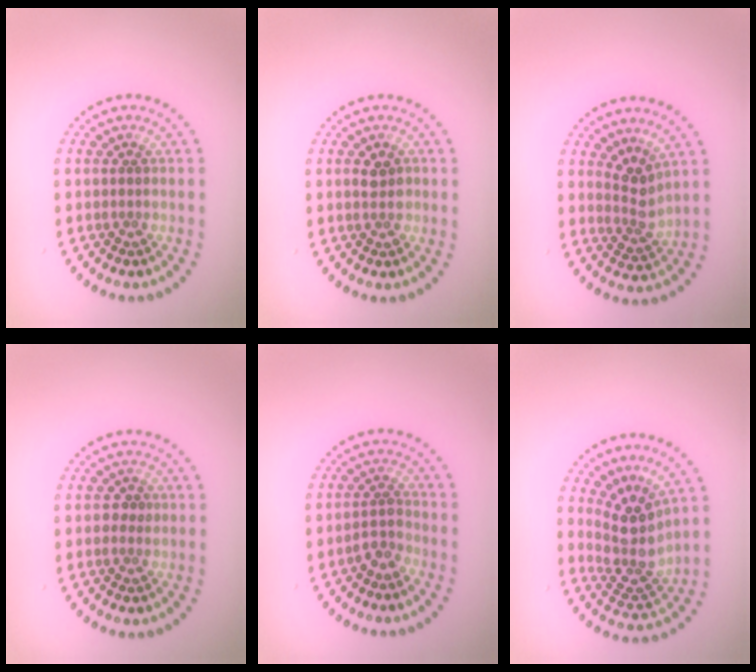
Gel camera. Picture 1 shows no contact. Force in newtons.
{"total": 1.9, "press": 1.9, "slide": 0.0}
{"total": 2.6, "press": 2.0, "slide": 1.7}
{"total": 1.3, "press": 1.3, "slide": 0.2}
{"total": 1.9, "press": 1.5, "slide": 1.1}
{"total": 4.1, "press": 3.1, "slide": 2.7}